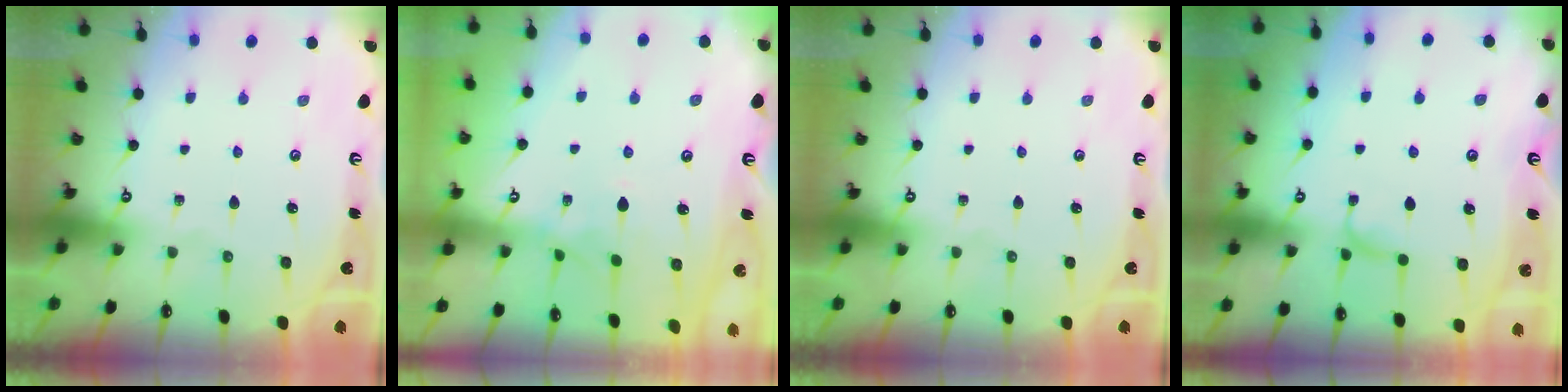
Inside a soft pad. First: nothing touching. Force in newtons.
{"total": 2.8, "press": 2.7, "slide": 0.8}
{"total": 0.0}
{"total": 2.0, "press": 1.9, "slide": 0.4}